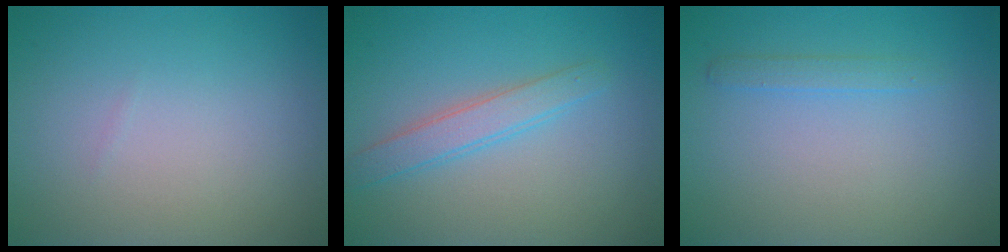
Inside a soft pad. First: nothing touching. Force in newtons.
{"total": 2.4, "press": 2.4, "slide": 0.1}
{"total": 1.1, "press": 1.1, "slide": 0.0}